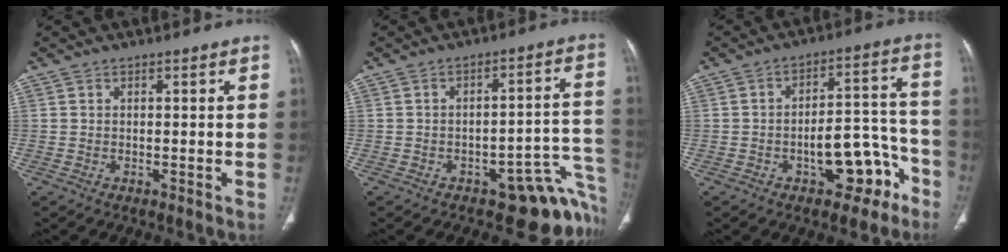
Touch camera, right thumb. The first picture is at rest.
{"total": 13.6, "force": [-7.1, 6.6, 9.5], "torque": [-0.053, 0.074, -0.086]}
{"total": 12.5, "force": [-6.2, 6.4, 8.8], "torque": [-0.079, 0.068, -0.080]}